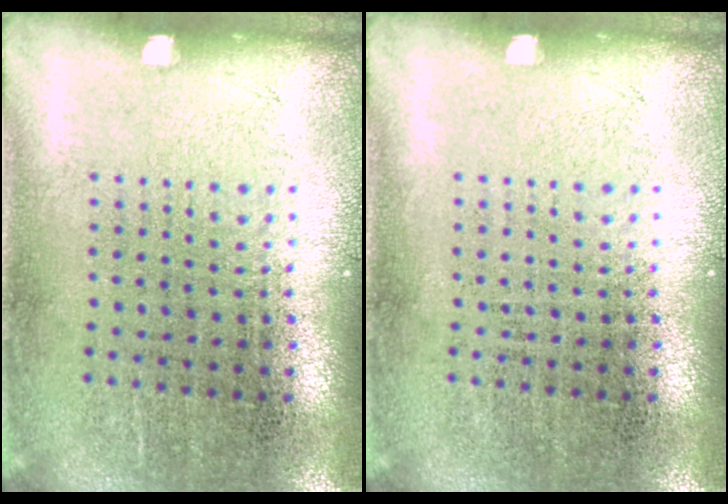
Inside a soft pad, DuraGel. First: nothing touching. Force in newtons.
{"total": 0.0}